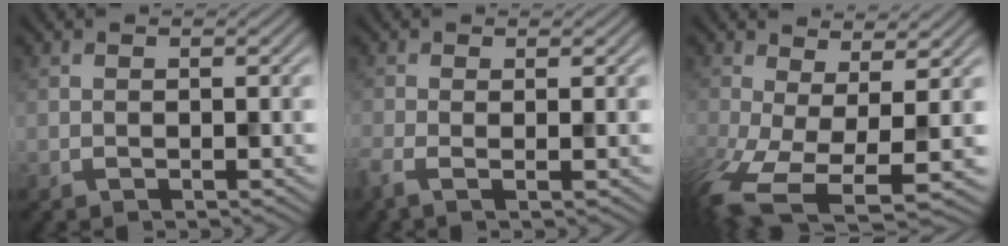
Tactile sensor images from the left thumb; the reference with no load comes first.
{"total": 2.3, "force": [-0.9, 0.7, 2.0], "torque": [-0.045, -0.008, -0.020]}
{"total": 9.8, "force": [-3.3, 4.3, 8.2], "torque": [-0.193, -0.037, -0.046]}